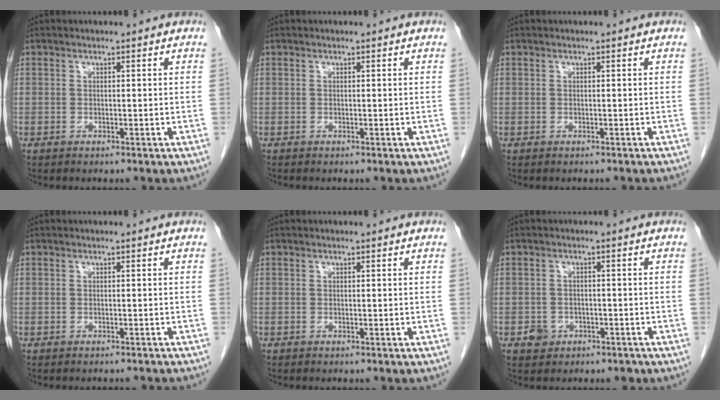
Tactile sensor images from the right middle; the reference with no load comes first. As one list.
[{"total": 0.0}, {"total": 1.0, "force": [-1.0, 0.0, 0.1], "torque": [-0.008, -0.002, -0.012]}, {"total": 2.8, "force": [-2.7, 0.3, 0.5], "torque": [-0.011, -0.008, -0.031]}, {"total": 0.0}, {"total": 2.9, "force": [-1.5, 2.4, 0.7], "torque": [-0.005, 0.010, -0.017]}]